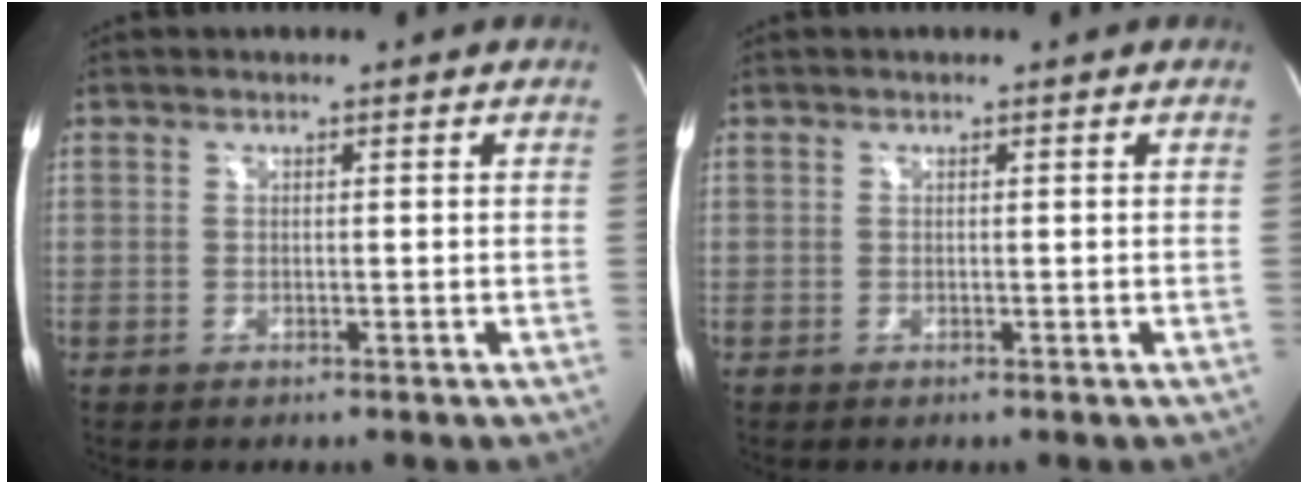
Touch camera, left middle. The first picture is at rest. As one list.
[{"total": 0.0}]